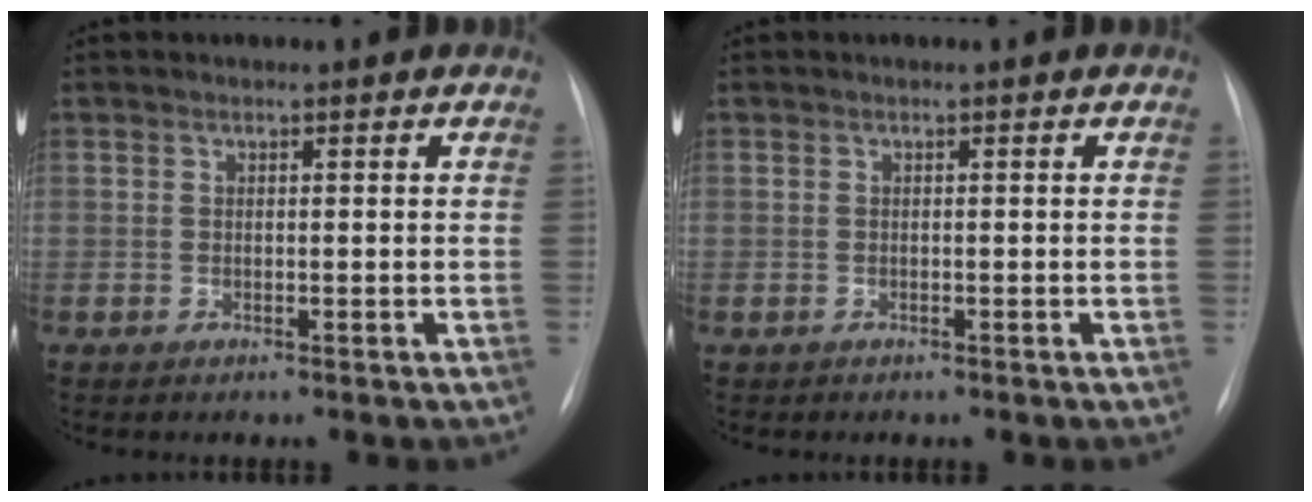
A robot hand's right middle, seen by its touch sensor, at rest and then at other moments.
{"total": 0.0}